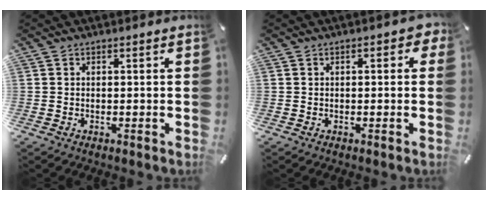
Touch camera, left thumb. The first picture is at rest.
{"total": 2.1, "force": [0.0, 1.1, 1.8], "torque": [-0.025, 0.005, -0.003]}